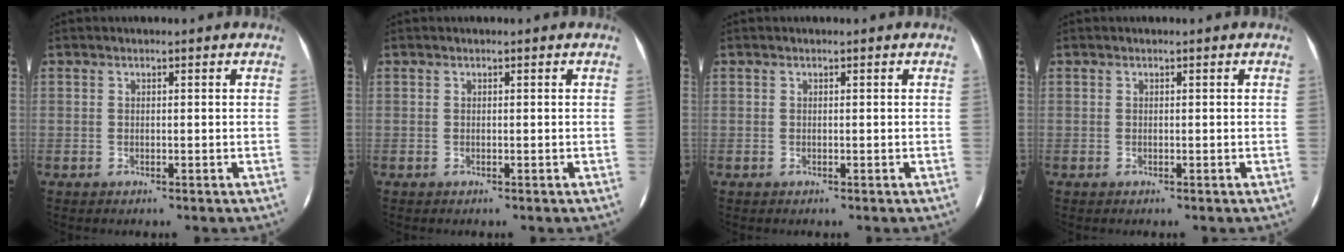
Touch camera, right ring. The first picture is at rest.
{"total": 0.0}
{"total": 0.0}
{"total": 0.0}